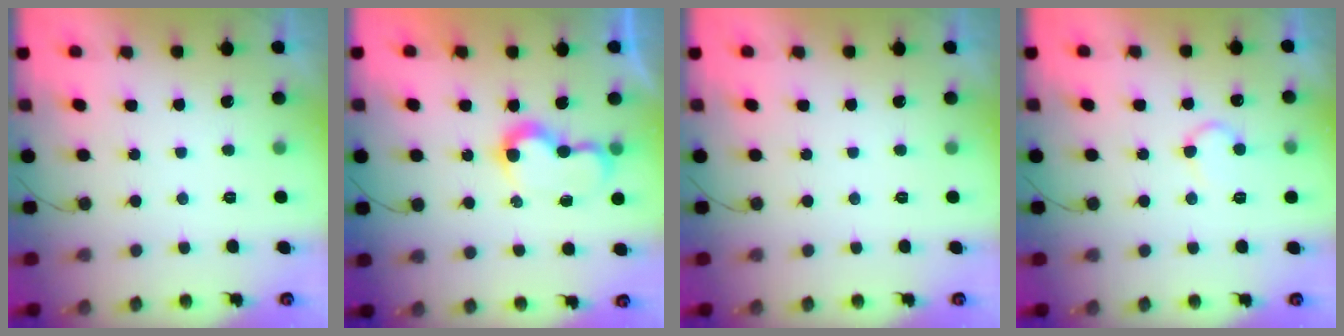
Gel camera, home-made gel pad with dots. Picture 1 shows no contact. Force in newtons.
{"total": 7.2, "press": 7.2, "slide": 0.7}
{"total": 0.0}
{"total": 7.8, "press": 7.7, "slide": 0.7}